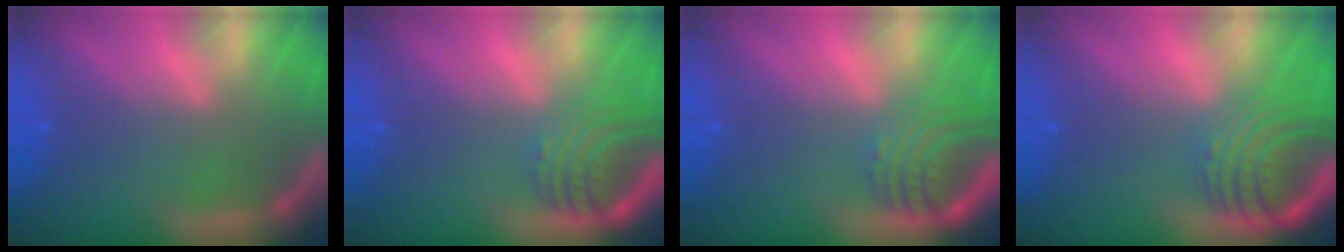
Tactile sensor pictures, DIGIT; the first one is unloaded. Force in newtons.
{"total": 5.0}
{"total": 5.0}
{"total": 7.1}